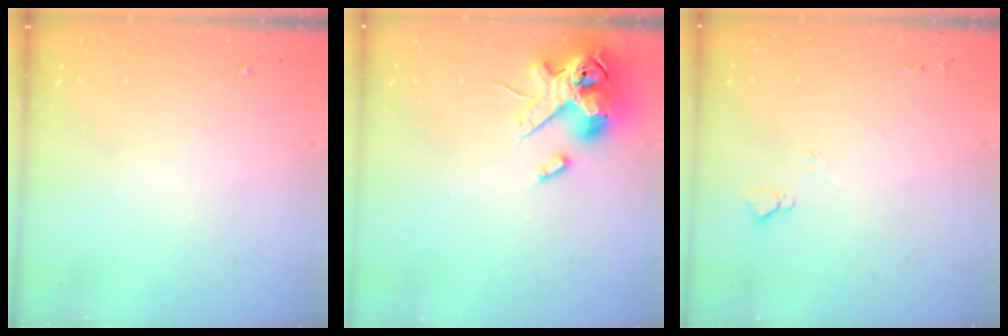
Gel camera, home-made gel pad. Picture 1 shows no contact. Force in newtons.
{"total": 15.3, "press": 15.1, "slide": 2.6}
{"total": 4.4, "press": 4.3, "slide": 0.6}